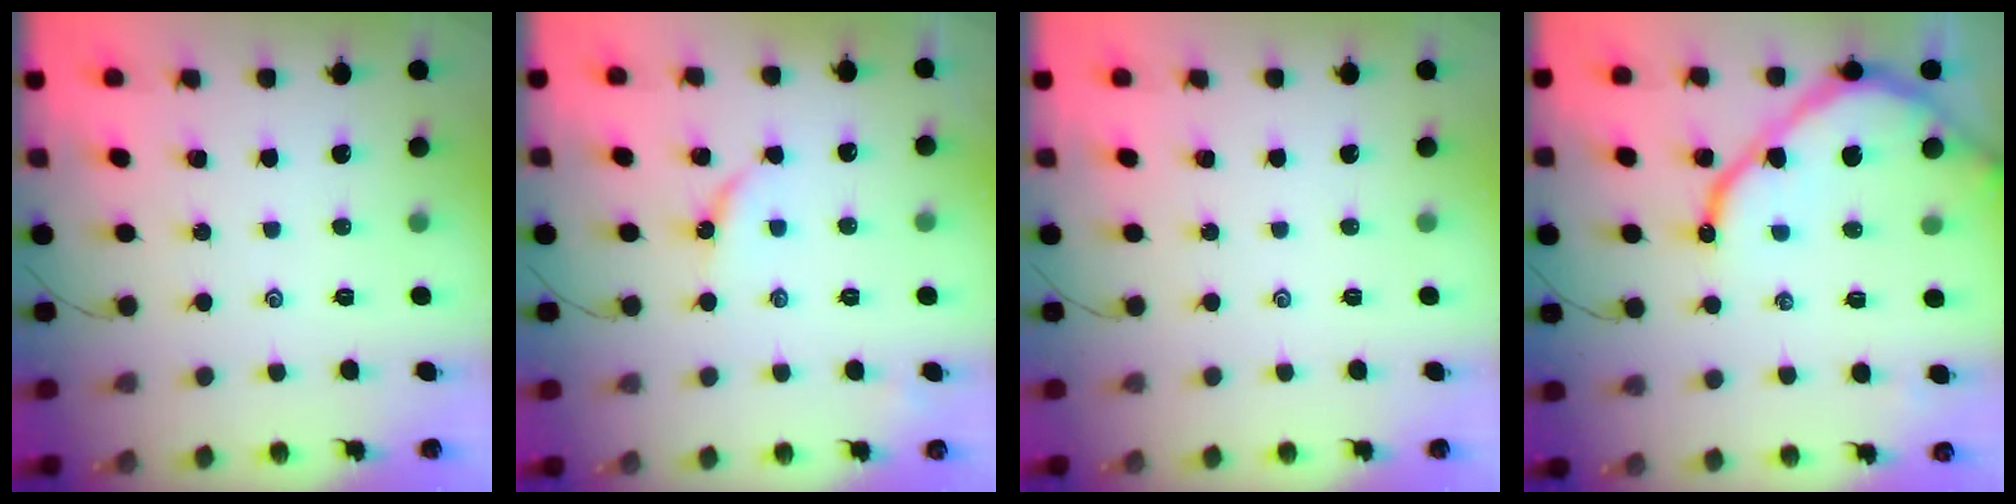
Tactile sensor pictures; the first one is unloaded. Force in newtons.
{"total": 2.7, "press": 2.7, "slide": 0.4}
{"total": 0.0}
{"total": 11.9, "press": 11.8, "slide": 1.2}